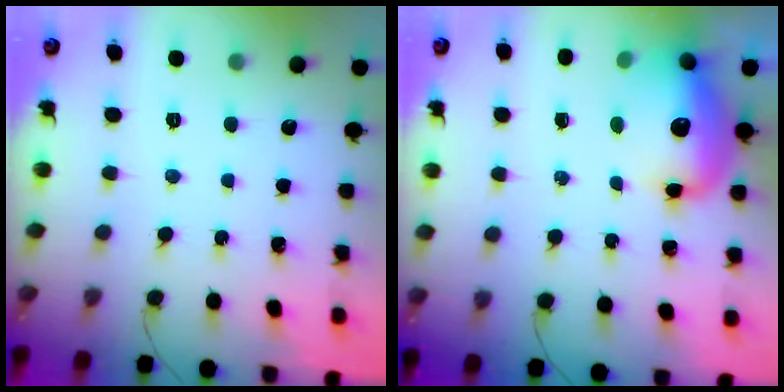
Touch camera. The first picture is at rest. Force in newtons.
{"total": 13.9, "press": 13.5, "slide": 3.5}